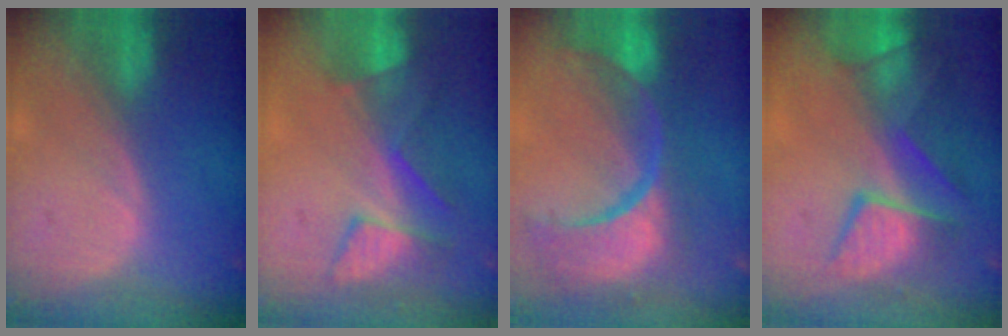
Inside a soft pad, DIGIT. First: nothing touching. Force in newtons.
{"total": 8.1, "press": 7.0, "slide": 3.9}
{"total": 13.9, "press": 11.0, "slide": 8.5}
{"total": 9.4, "press": 8.6, "slide": 3.8}